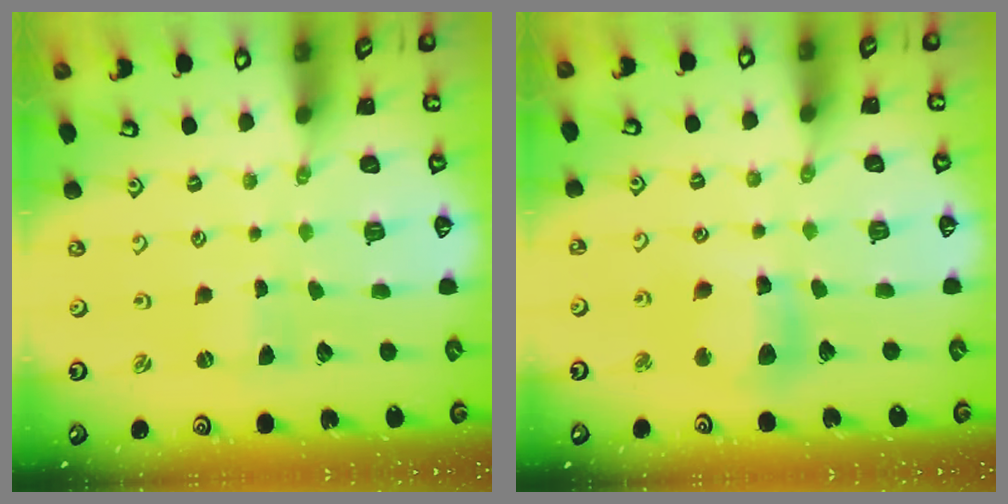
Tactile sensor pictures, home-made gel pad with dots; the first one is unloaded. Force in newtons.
{"total": 10.9, "press": 10.8, "slide": 1.5}